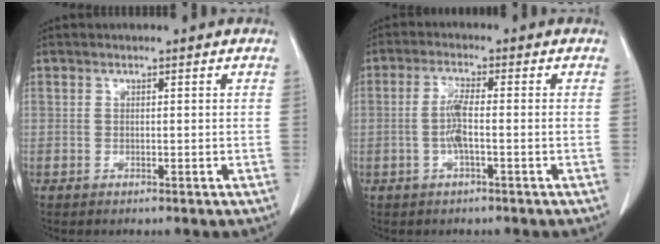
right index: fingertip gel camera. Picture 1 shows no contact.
{"total": 4.0, "force": [-0.7, 0.4, 3.9], "torque": [-0.081, 0.005, -0.013]}